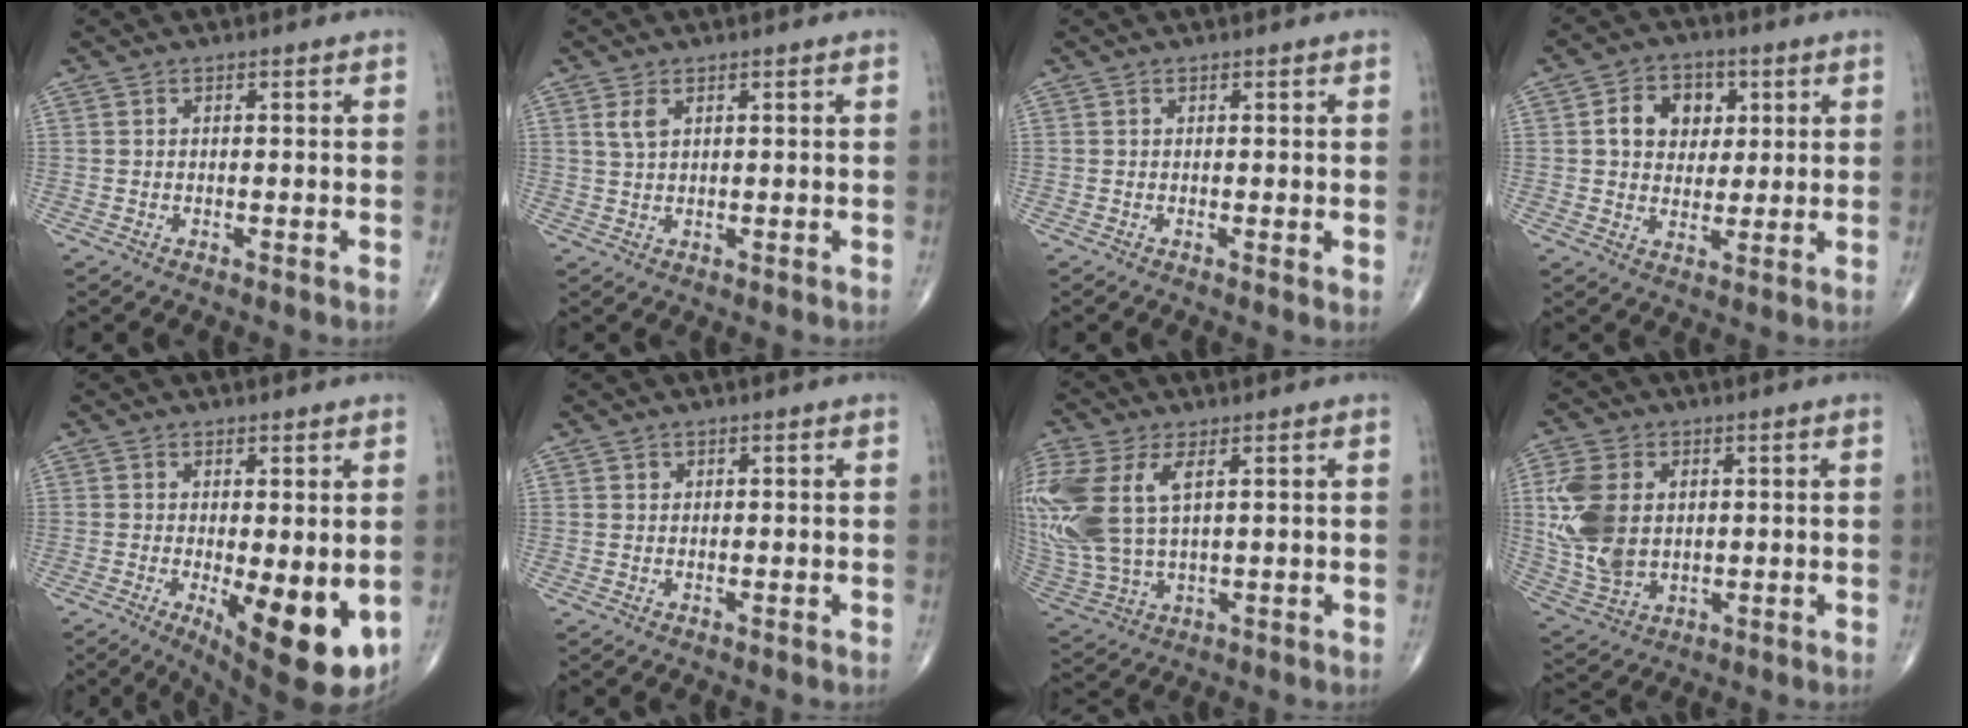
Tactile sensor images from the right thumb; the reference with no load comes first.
{"total": 2.4, "force": [1.2, 1.2, 1.8], "torque": [-0.037, 0.001, 0.029]}
{"total": 1.0, "force": [0.2, 0.3, 0.9], "torque": [-0.012, -0.004, 0.000]}
{"total": 9.0, "force": [2.2, 7.1, 5.1], "torque": [-0.040, -0.001, 0.034]}
{"total": 12.8, "force": [-2.9, 4.3, 11.7], "torque": [-0.158, -0.027, -0.028]}
{"total": 0.6, "force": [0.3, 0.5, 0.1], "torque": [0.004, 0.000, 0.003]}
{"total": 19.1, "force": [5.0, 10.2, 15.3], "torque": [-0.390, -0.002, 0.104]}
{"total": 13.7, "force": [1.9, 9.5, 9.7], "torque": [-0.197, -0.005, 0.045]}